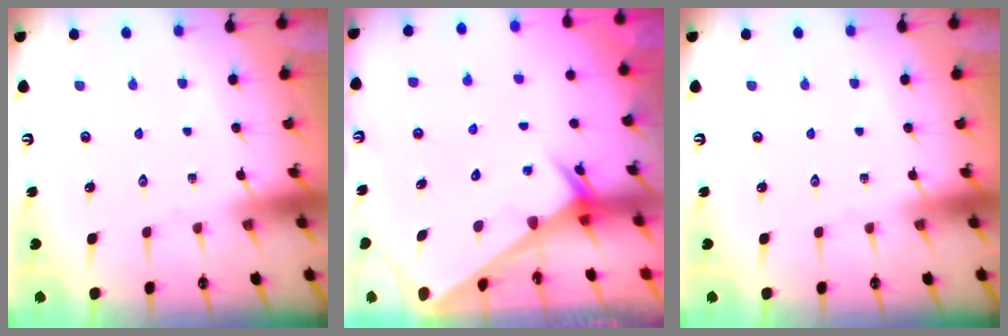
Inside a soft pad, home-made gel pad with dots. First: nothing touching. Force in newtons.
{"total": 2.3, "press": 2.3, "slide": 0.1}
{"total": 0.0}